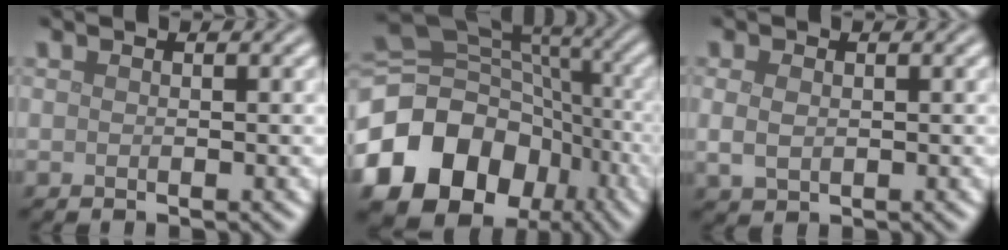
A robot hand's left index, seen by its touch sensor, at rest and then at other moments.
{"total": 17.9, "force": [-7.3, 14.2, 7.9], "torque": [-0.179, -0.011, -0.126]}
{"total": 1.9, "force": [0.1, 1.4, 1.4], "torque": [-0.033, -0.001, 0.005]}